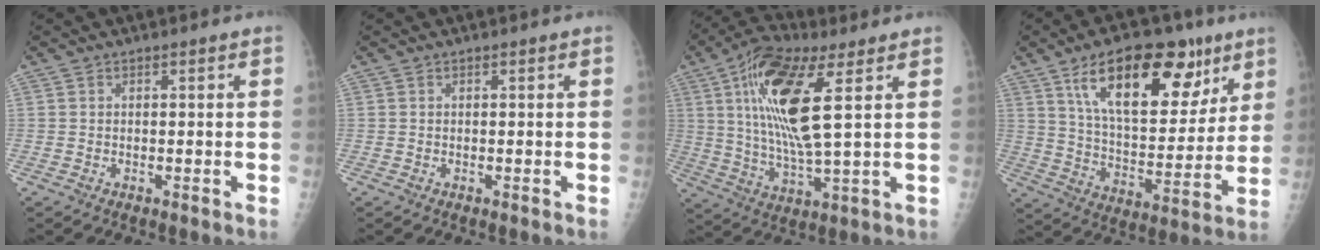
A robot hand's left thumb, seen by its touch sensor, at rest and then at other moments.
{"total": 0.0}
{"total": 17.0, "force": [5.5, 4.6, 15.4], "torque": [-0.311, -0.014, 0.096]}
{"total": 23.0, "force": [12.0, 10.8, 16.4], "torque": [-0.210, -0.036, 0.202]}